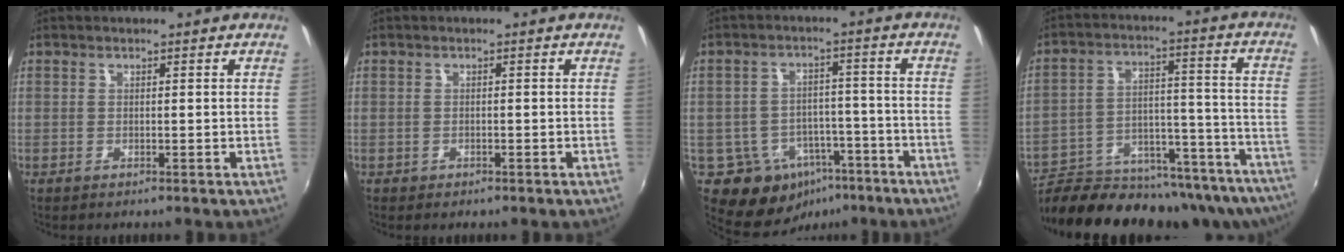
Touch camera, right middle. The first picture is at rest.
{"total": 1.0, "force": [-0.7, 0.6, 0.3], "torque": [-0.008, -0.002, -0.010]}
{"total": 11.4, "force": [-6.5, 8.5, 4.0], "torque": [-0.083, 0.022, -0.071]}
{"total": 31.0, "force": [-25.2, 10.0, 15.1], "torque": [-0.250, -0.019, -0.341]}